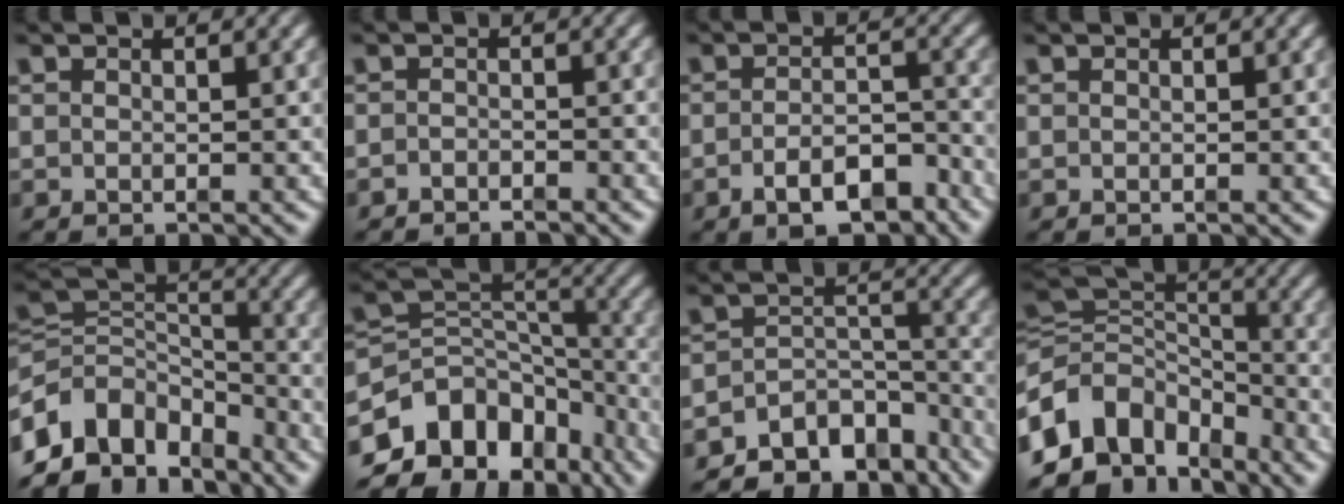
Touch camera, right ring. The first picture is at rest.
{"total": 1.9, "force": [-1.9, 0.2, -0.2], "torque": [0.001, -0.012, -0.029]}
{"total": 4.9, "force": [-3.7, 1.8, 2.6], "torque": [-0.032, -0.008, -0.061]}
{"total": 0.0}
{"total": 12.3, "force": [-4.9, 8.9, 7.0], "torque": [-0.139, -0.062, -0.061]}
{"total": 14.2, "force": [-5.8, 10.7, 7.3], "torque": [-0.134, -0.041, -0.086]}
{"total": 10.5, "force": [-8.0, 5.5, 4.1], "torque": [-0.054, -0.022, -0.121]}
{"total": 14.7, "force": [-3.3, 11.9, 8.0], "torque": [-0.168, -0.058, -0.047]}